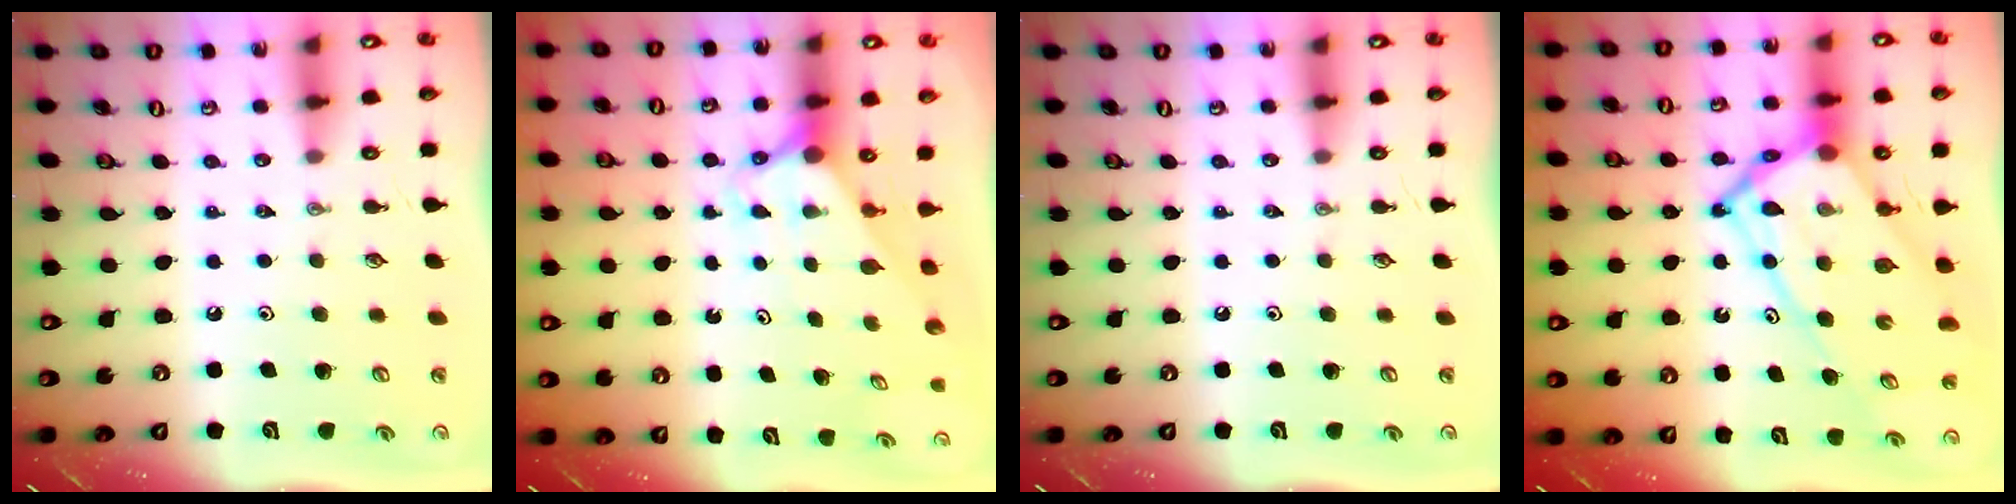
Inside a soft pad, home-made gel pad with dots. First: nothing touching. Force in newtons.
{"total": 2.8, "press": 2.8, "slide": 0.0}
{"total": 0.0}
{"total": 19.7, "press": 19.6, "slide": 1.6}